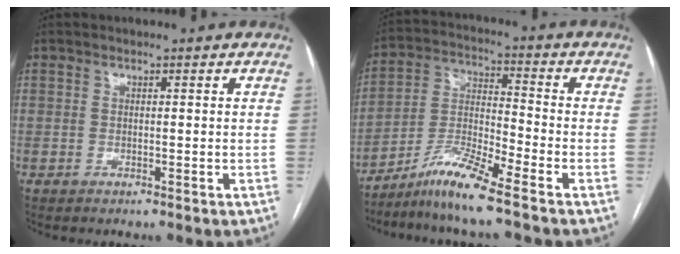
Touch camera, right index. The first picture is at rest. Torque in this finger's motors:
{"motor_torque": [-0.34, -0.32, -0.30, -0.09]}